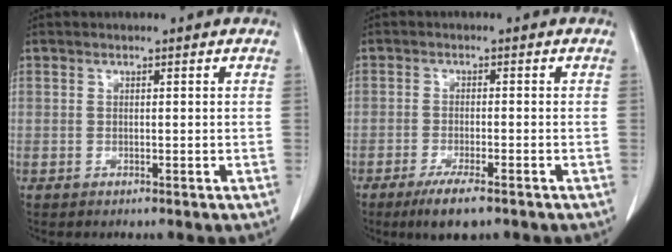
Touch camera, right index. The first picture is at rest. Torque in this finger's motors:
{"motor_torque": [0.24, -0.31, 0.29, 0.09]}